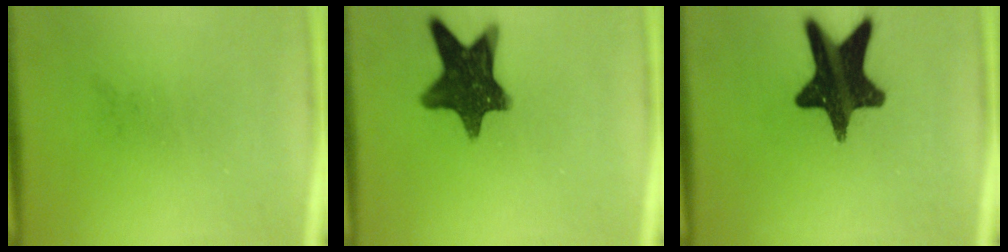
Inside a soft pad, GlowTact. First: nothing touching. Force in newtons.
{"total": 13.1}
{"total": 16.7}